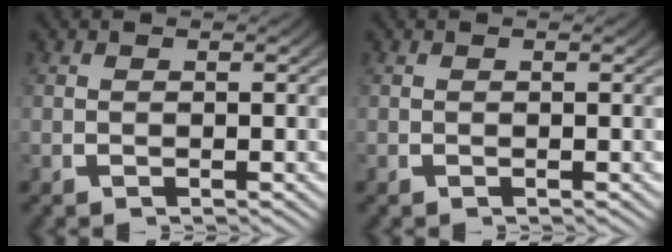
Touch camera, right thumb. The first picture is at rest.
{"total": 0.0}